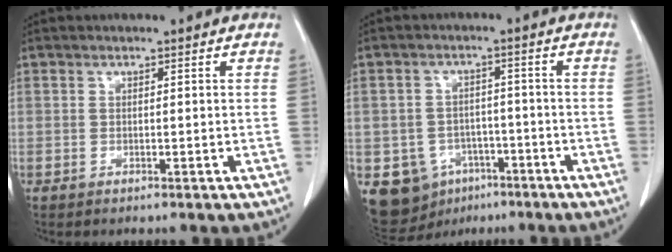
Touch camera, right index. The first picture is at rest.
{"total": 9.3, "force": [-4.4, 7.8, 2.7], "torque": [-0.054, 0.013, -0.054]}